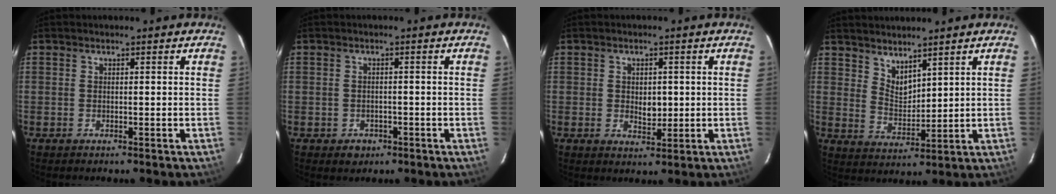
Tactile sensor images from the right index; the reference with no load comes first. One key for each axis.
{"total": 2.9, "fx": -1.2, "fy": 2.5, "fz": 0.9, "tx": -0.023, "ty": 0.002, "tz": -0.008}
{"total": 3.7, "fx": 0.0, "fy": 2.6, "fz": 2.7, "tx": -0.043, "ty": -0.002, "tz": 0.004}
{"total": 4.9, "fx": 4.2, "fy": 1.7, "fz": 2.0, "tx": -0.032, "ty": -0.008, "tz": 0.081}